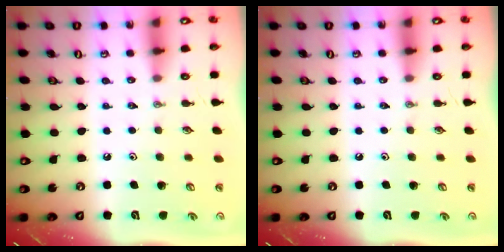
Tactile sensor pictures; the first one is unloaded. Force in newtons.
{"total": 0.0}